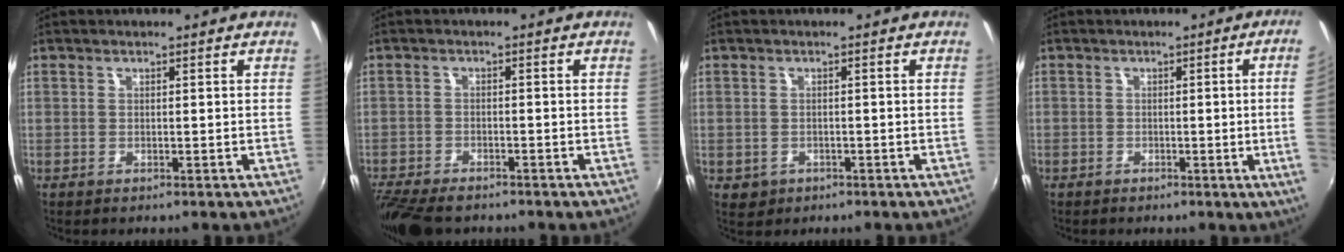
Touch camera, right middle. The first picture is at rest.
{"total": 9.6, "force": [-8.0, 3.1, 4.3], "torque": [-0.112, -0.035, -0.143]}
{"total": 2.6, "force": [-0.8, 2.2, 0.9], "torque": [-0.023, -0.002, -0.006]}
{"total": 6.7, "force": [-0.3, -1.5, 6.5], "torque": [-0.081, -0.010, -0.001]}